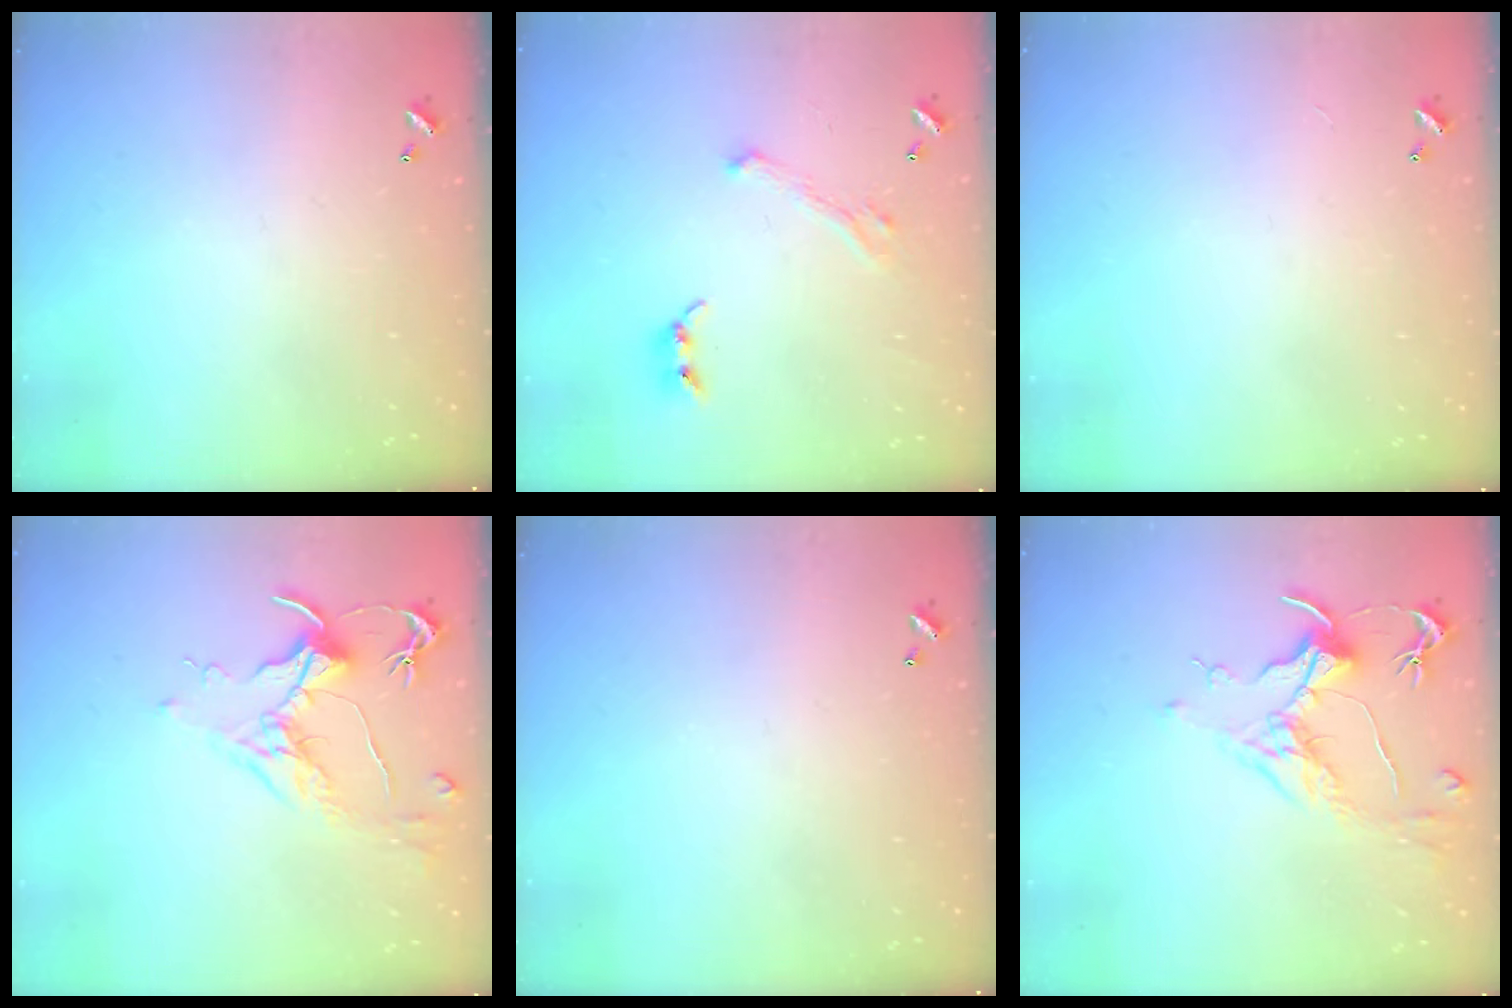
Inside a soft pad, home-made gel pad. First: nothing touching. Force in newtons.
{"total": 3.7, "press": 3.5, "slide": 1.2}
{"total": 2.6, "press": 2.6, "slide": 0.3}
{"total": 1.8, "press": 1.6, "slide": 0.9}
{"total": 0.0}
{"total": 1.7, "press": 1.5, "slide": 0.9}